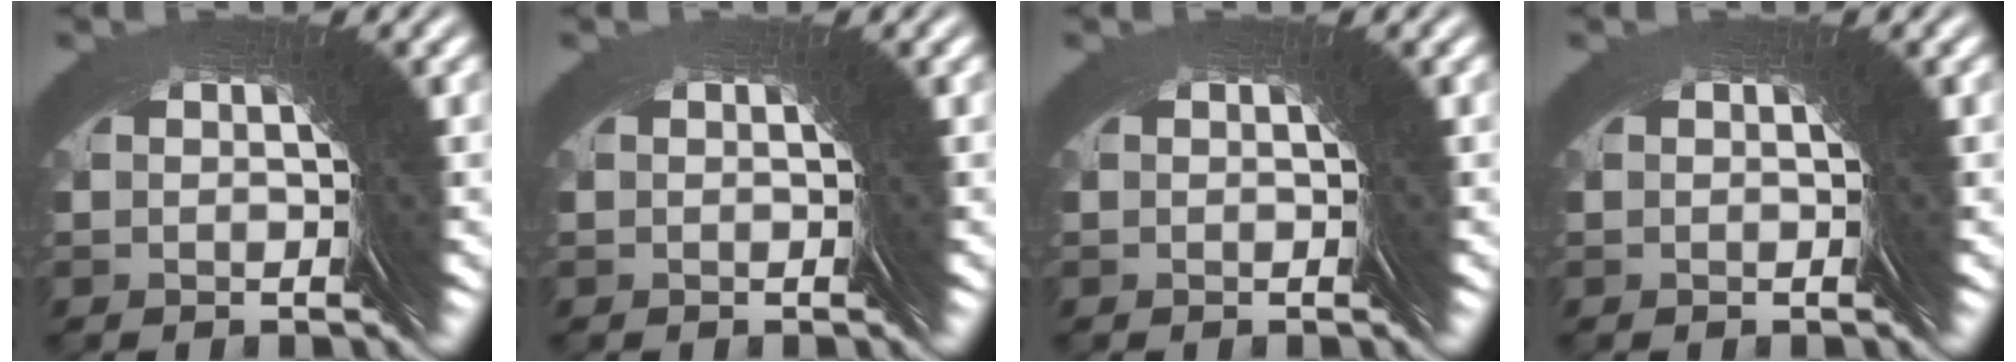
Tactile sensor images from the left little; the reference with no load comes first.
{"total": 0.0}
{"total": 0.0}
{"total": 0.0}